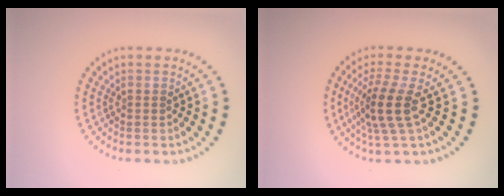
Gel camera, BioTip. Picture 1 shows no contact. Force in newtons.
{"total": 3.7, "press": 2.8, "slide": 2.4}